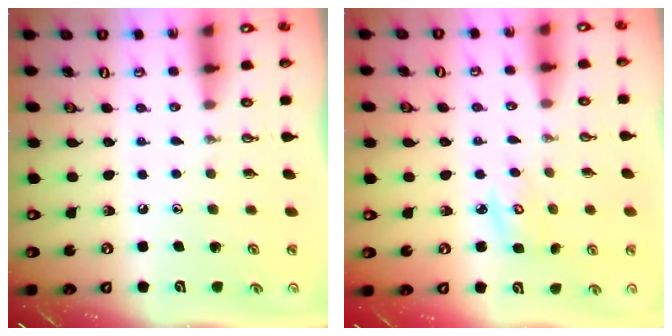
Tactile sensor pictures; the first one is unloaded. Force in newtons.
{"total": 4.9, "press": 4.8, "slide": 0.6}